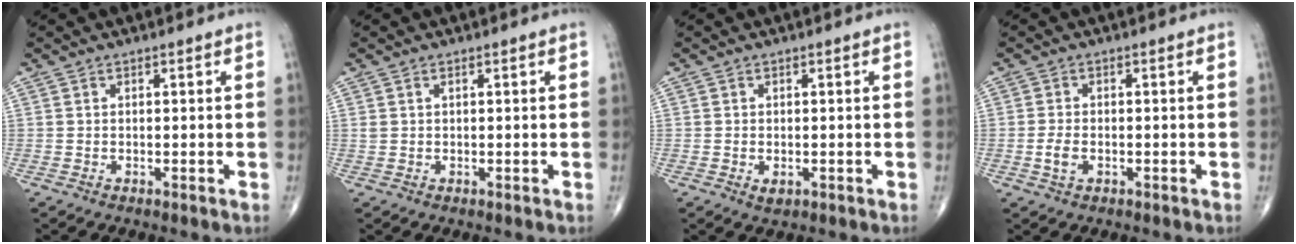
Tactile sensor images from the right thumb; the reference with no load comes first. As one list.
[{"total": 0.9, "force": [0.4, 0.5, 0.6], "torque": [-0.015, 0.007, 0.012]}, {"total": 1.5, "force": [-0.4, 0.9, 1.1], "torque": [-0.018, -0.004, -0.003]}, {"total": 2.7, "force": [-0.7, 1.6, 2.1], "torque": [-0.044, 0.003, -0.013]}]